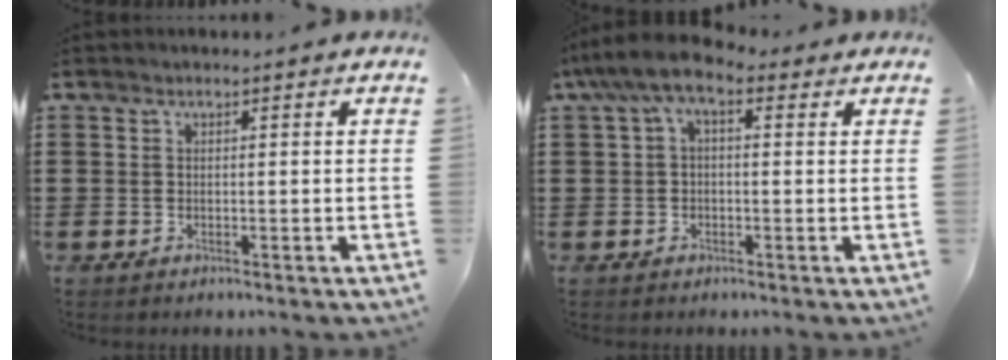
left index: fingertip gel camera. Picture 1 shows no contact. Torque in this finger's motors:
{"motor_torque": [1.14, -1.00, 0.62, 0.21]}